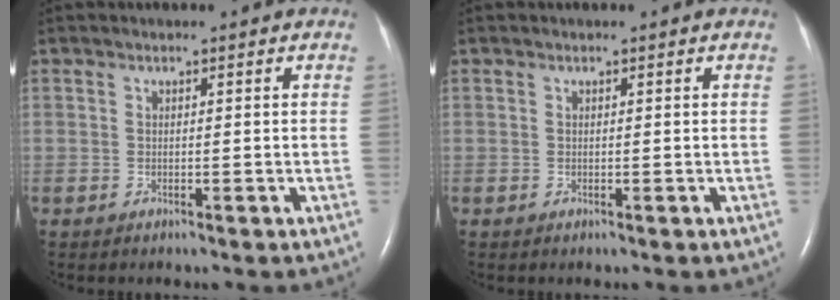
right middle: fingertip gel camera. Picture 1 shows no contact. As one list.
[{"total": 0.0}]